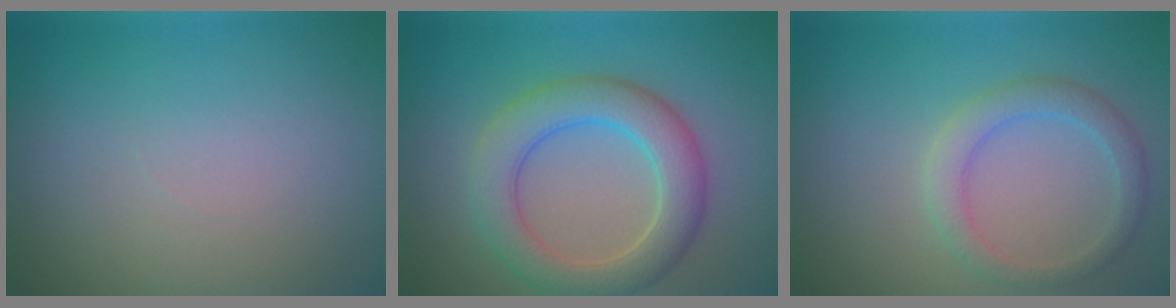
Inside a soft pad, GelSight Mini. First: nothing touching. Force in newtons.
{"total": 5.8, "press": 5.8, "slide": 0.2}
{"total": 2.7, "press": 2.7, "slide": 0.0}